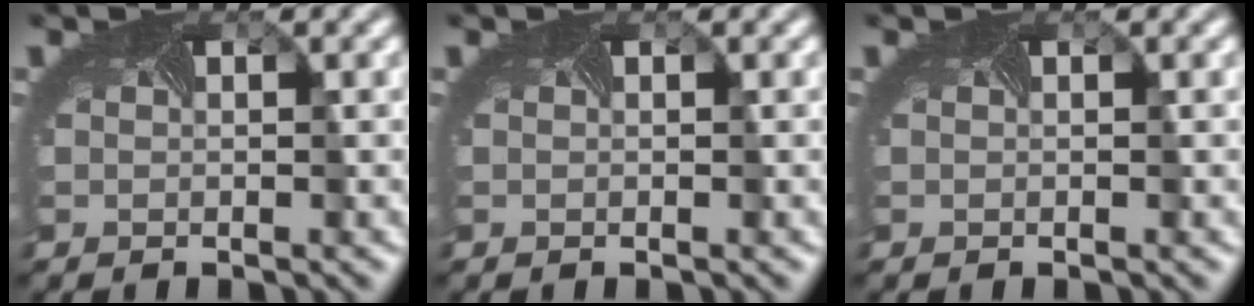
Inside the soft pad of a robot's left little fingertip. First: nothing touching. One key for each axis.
{"total": 0.0}
{"total": 0.0}